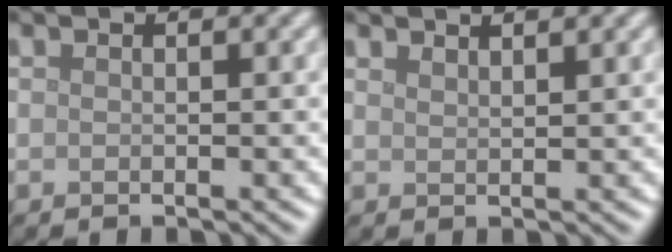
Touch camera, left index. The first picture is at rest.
{"total": 1.6, "force": [1.5, 0.2, 0.5], "torque": [-0.002, 0.002, 0.020]}